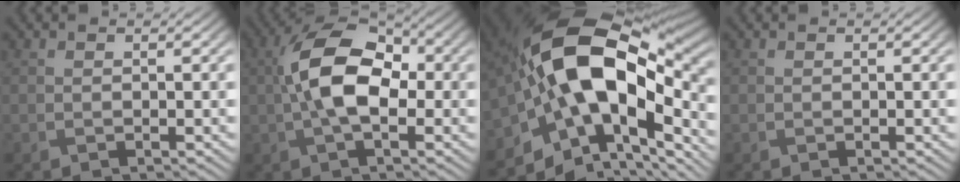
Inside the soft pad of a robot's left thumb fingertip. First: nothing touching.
{"total": 9.7, "force": [-0.1, 5.0, 8.3], "torque": [-0.163, 0.016, -0.014]}
{"total": 19.5, "force": [-2.5, 11.0, 15.9], "torque": [-0.287, 0.004, -0.049]}
{"total": 0.0}